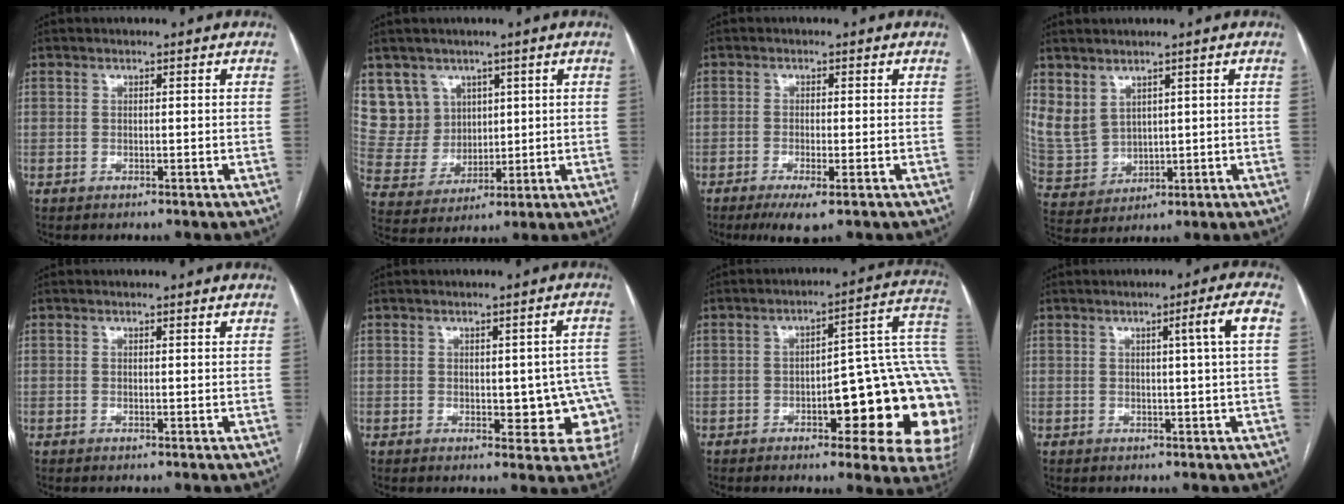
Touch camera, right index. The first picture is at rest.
{"total": 8.4, "force": [4.5, 7.0, 0.9], "torque": [-0.030, 0.025, 0.106]}
{"total": 4.3, "force": [-2.3, 0.6, 3.6], "torque": [-0.062, -0.011, -0.036]}
{"total": 7.7, "force": [4.1, 5.6, 3.2], "torque": [-0.080, 0.008, 0.109]}
{"total": 0.8, "force": [0.7, 0.0, 0.3], "torque": [-0.013, -0.002, 0.005]}
{"total": 8.6, "force": [-1.1, 4.1, 7.5], "torque": [-0.061, 0.018, -0.006]}
{"total": 21.7, "force": [-3.2, 5.7, 20.7], "torque": [-0.168, 0.032, -0.031]}
{"total": 4.4, "force": [0.9, -1.3, 4.1], "torque": [-0.063, 0.000, 0.016]}